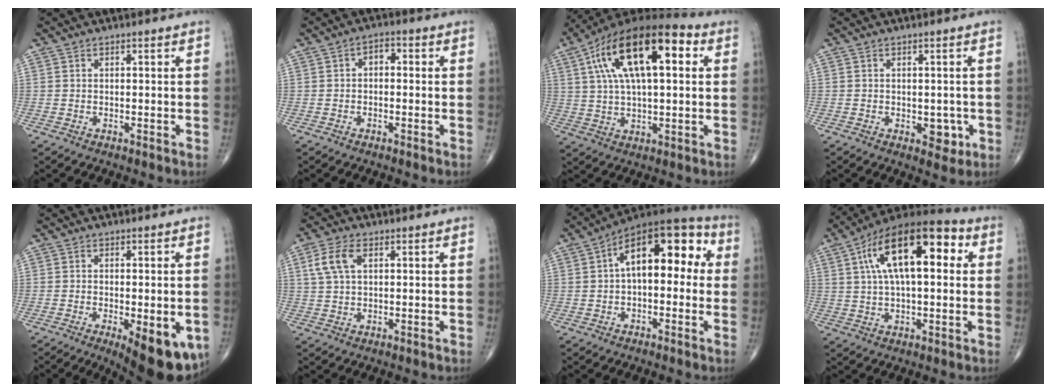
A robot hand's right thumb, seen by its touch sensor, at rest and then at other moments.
{"total": 2.9, "force": [0.1, 1.8, 2.2], "torque": [-0.020, 0.012, -0.009]}
{"total": 21.6, "force": [6.6, 9.2, 18.3], "torque": [-0.319, 0.022, 0.104]}
{"total": 3.6, "force": [-1.0, 2.4, 2.6], "torque": [-0.005, 0.001, -0.009]}
{"total": 12.8, "force": [-5.0, 4.9, 10.8], "torque": [-0.113, -0.008, -0.057]}
{"total": 5.7, "force": [1.9, 3.0, 4.4], "torque": [-0.101, 0.009, 0.039]}
{"total": 16.5, "force": [2.4, 8.5, 13.9], "torque": [-0.175, 0.046, 0.026]}
{"total": 20.0, "force": [5.4, 8.8, 17.1], "torque": [-0.271, 0.028, 0.079]}